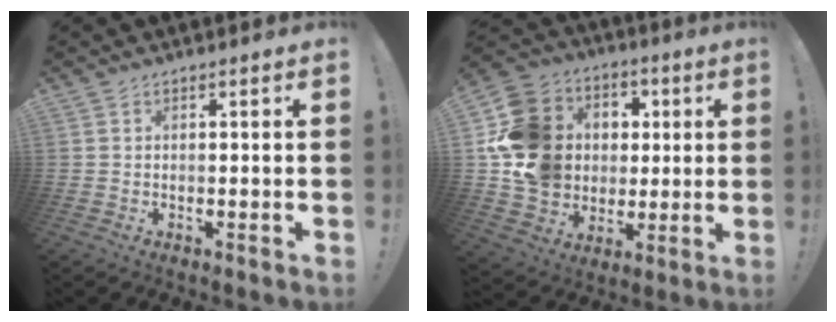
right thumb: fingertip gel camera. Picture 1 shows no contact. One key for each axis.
{"total": 18.7, "fx": 2.1, "fy": 16.8, "fz": 7.8, "tx": -0.119, "ty": 0.007, "tz": 0.075}